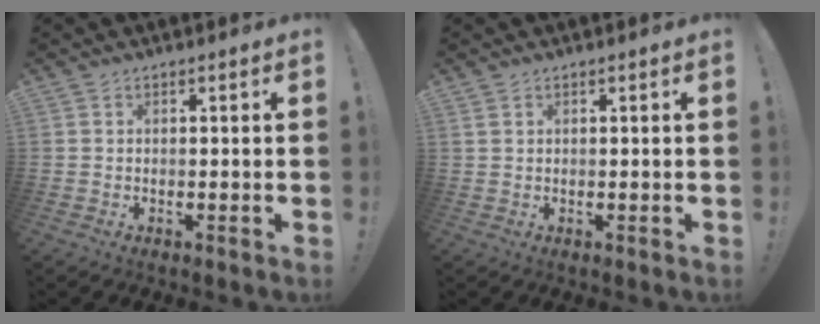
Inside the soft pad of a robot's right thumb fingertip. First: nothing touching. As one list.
[{"total": 1.1, "force": [0.6, 0.7, 0.5], "torque": [-0.017, 0.004, 0.014]}]